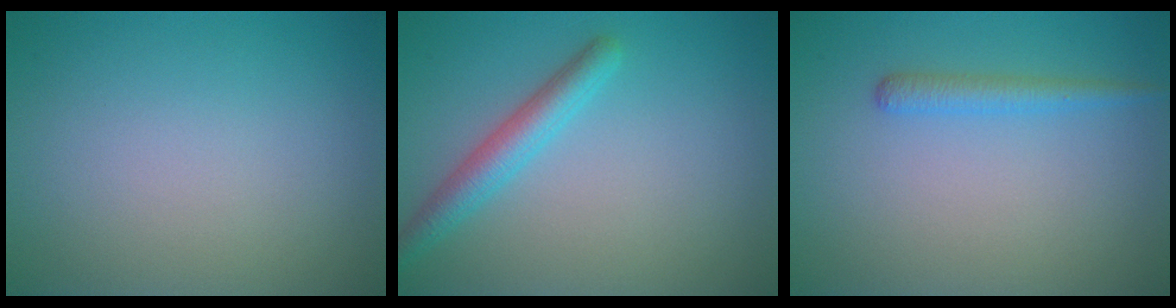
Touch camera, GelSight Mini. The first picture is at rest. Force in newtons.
{"total": 2.9, "press": 2.9, "slide": 0.1}
{"total": 1.7, "press": 1.7, "slide": 0.1}